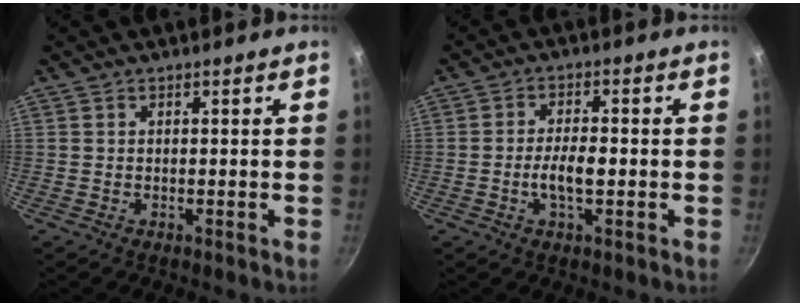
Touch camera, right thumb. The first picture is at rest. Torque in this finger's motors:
{"motor_torque": [-0.04, -0.15, 1.17, -0.20, 0.01]}